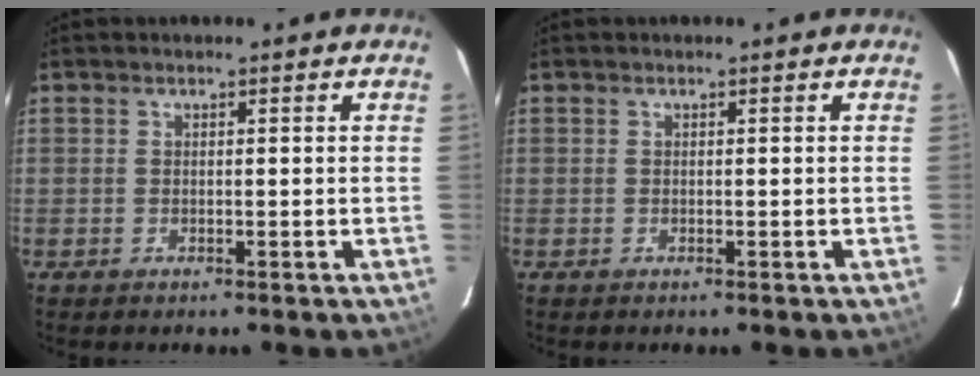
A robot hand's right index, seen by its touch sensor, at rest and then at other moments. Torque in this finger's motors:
{"motor_torque": [-0.02, 0.00, 0.00, 0.01]}